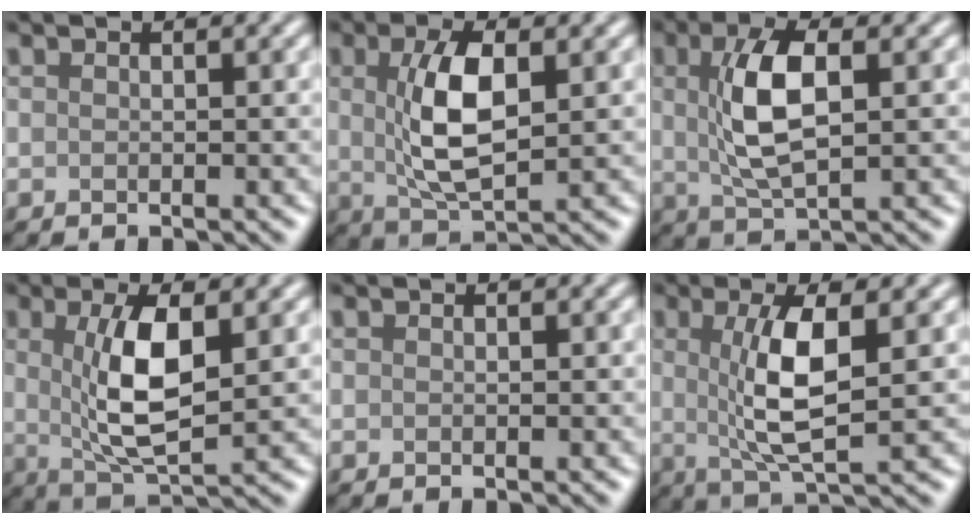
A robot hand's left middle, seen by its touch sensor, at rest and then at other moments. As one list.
[{"total": 6.2, "force": [1.0, 2.6, 5.6], "torque": [-0.116, 0.002, 0.022]}, {"total": 6.0, "force": [1.0, 2.4, 5.4], "torque": [-0.115, 0.007, 0.020]}, {"total": 6.6, "force": [1.0, 2.3, 6.1], "torque": [-0.122, -0.005, 0.022]}, {"total": 0.0}, {"total": 6.0, "force": [0.8, 1.6, 5.7], "torque": [-0.113, -0.002, 0.018]}]